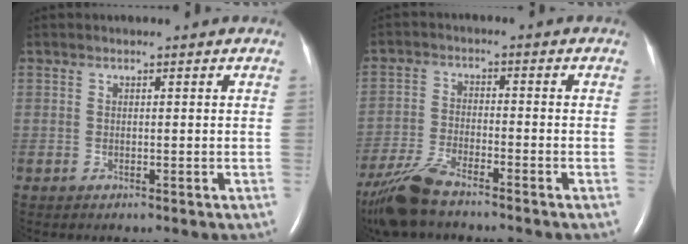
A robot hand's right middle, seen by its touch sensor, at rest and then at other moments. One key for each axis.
{"total": 8.5, "fx": -7.0, "fy": 1.6, "fz": 4.5, "tx": -0.098, "ty": -0.023, "tz": -0.134}